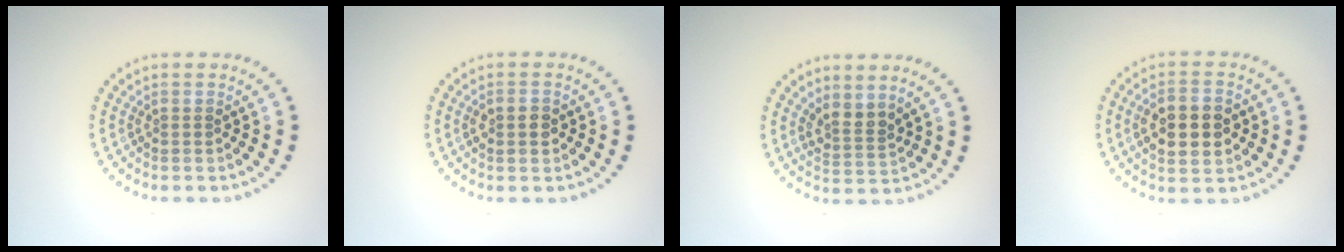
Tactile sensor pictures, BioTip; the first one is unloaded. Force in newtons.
{"total": 1.5, "press": 1.5, "slide": 0.1}
{"total": 2.3, "press": 1.7, "slide": 1.6}
{"total": 5.3, "press": 5.3, "slide": 0.1}